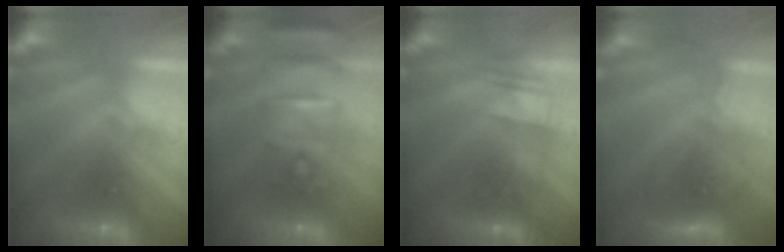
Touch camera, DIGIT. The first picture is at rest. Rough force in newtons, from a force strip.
{"total": 7.3}
{"total": 2.2}
{"total": 3.0}